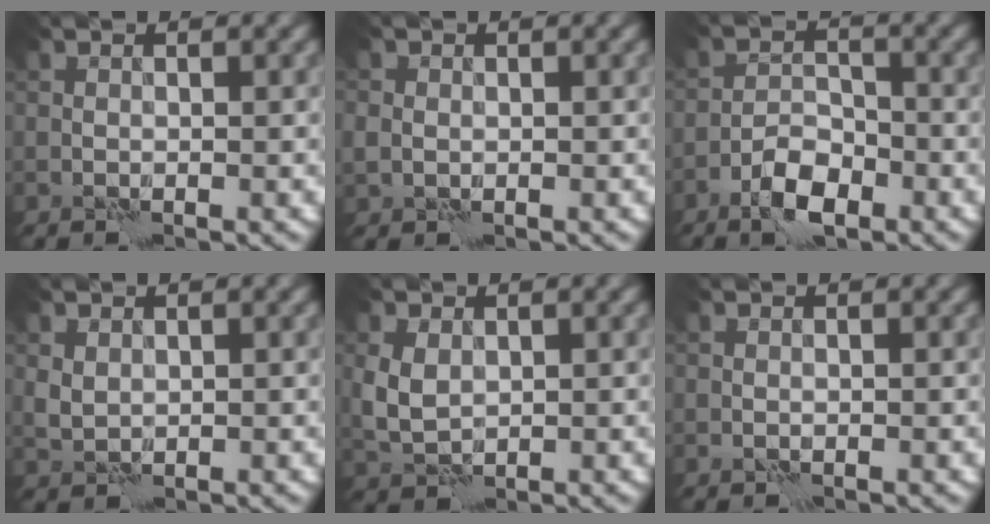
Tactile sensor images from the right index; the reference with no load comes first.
{"total": 1.3, "force": [0.2, 1.3, 0.4], "torque": [-0.008, 0.003, 0.005]}
{"total": 3.9, "force": [-2.5, 1.7, 2.4], "torque": [-0.036, 0.005, -0.051]}
{"total": 1.2, "force": [0.6, 0.9, 0.6], "torque": [-0.017, 0.002, 0.016]}
{"total": 3.0, "force": [0.7, 2.2, 1.9], "torque": [-0.053, 0.001, 0.017]}
{"total": 0.0}